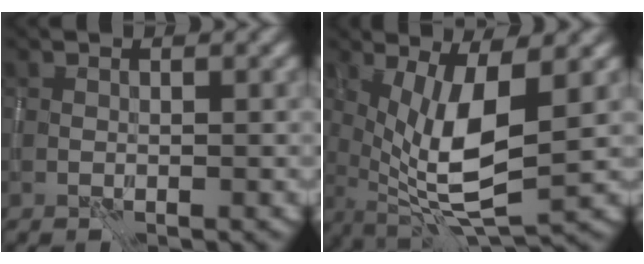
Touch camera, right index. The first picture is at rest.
{"total": 8.0, "force": [0.6, 2.6, 7.6], "torque": [-0.146, -0.010, 0.014]}